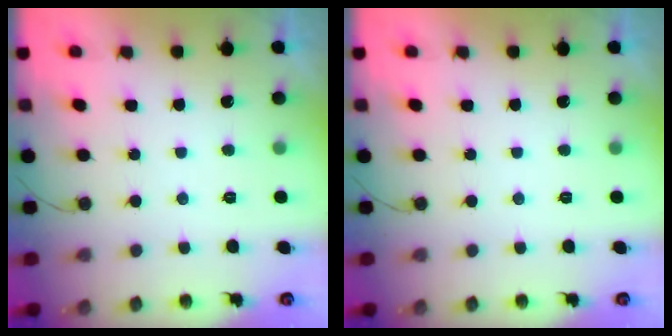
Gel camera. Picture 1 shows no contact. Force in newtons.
{"total": 0.0}